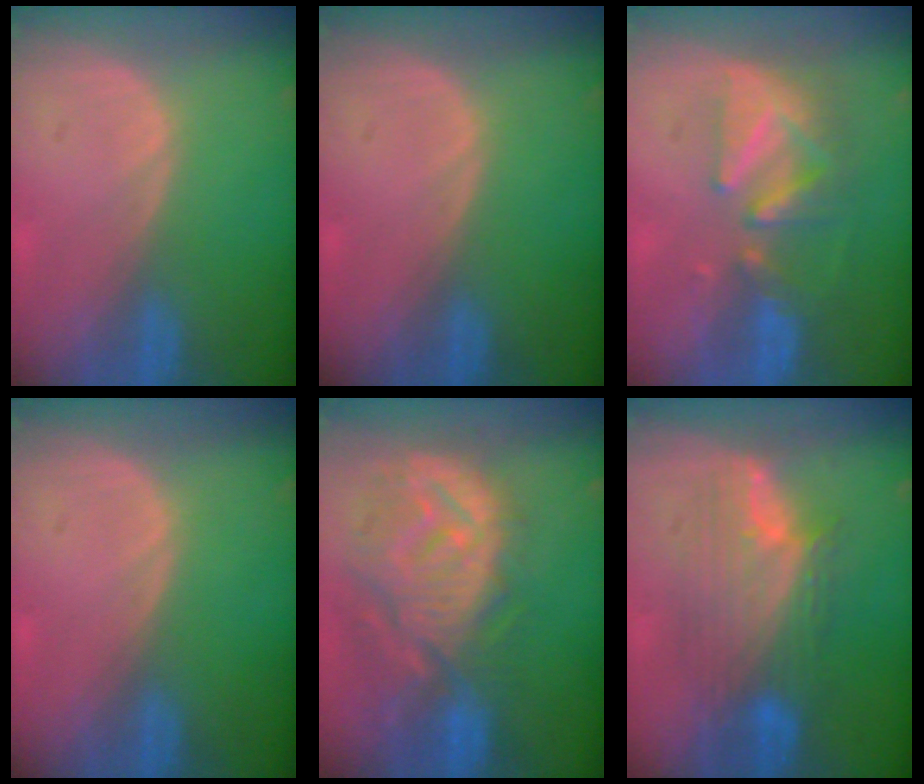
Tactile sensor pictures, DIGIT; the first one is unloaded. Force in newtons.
{"total": 0.0}
{"total": 8.5, "press": 7.8, "slide": 3.4}
{"total": 0.0}
{"total": 12.4, "press": 11.1, "slide": 5.6}
{"total": 8.4, "press": 8.4, "slide": 0.3}